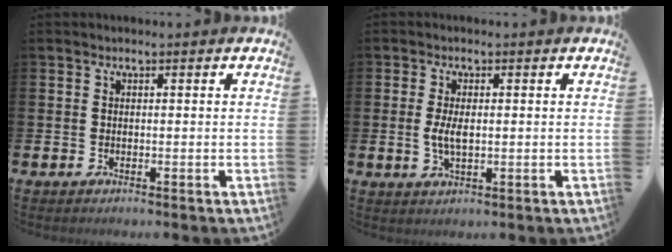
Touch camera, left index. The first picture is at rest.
{"total": 3.3, "force": [0.1, 1.5, 2.9], "torque": [-0.050, 0.002, -0.001]}